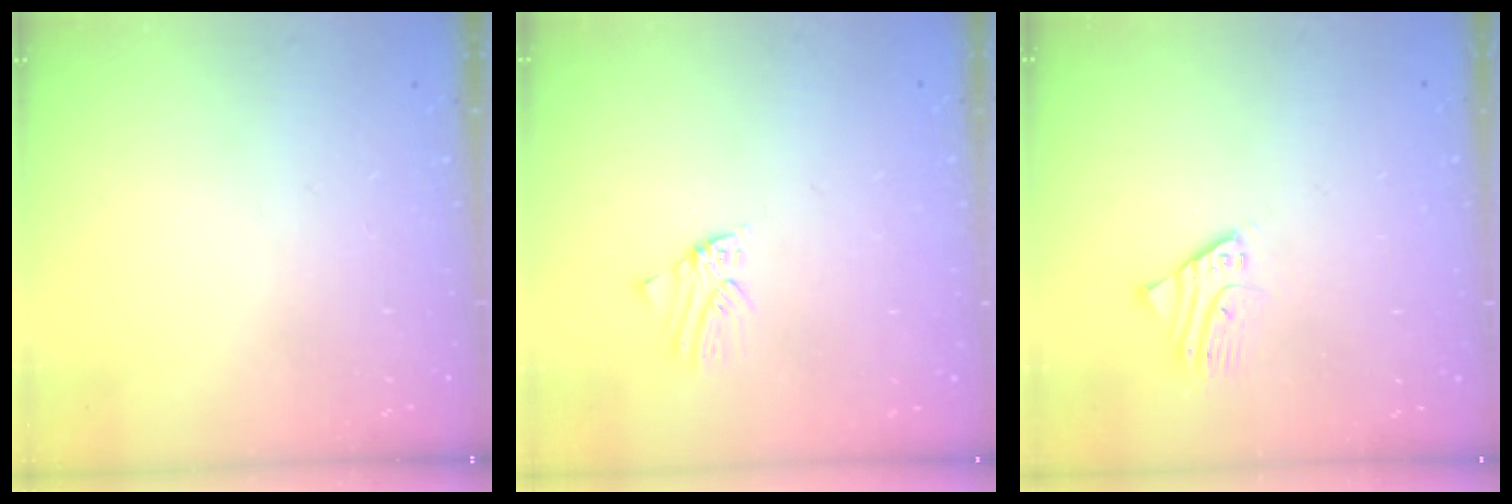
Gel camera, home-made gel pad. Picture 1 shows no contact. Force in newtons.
{"total": 0.7, "press": 0.7, "slide": 0.1}
{"total": 2.3, "press": 2.3, "slide": 0.1}